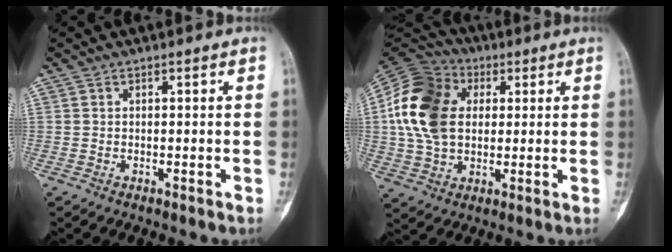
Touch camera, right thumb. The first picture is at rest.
{"total": 18.2, "force": [2.9, 13.2, 12.2], "torque": [-0.231, 0.013, 0.050]}